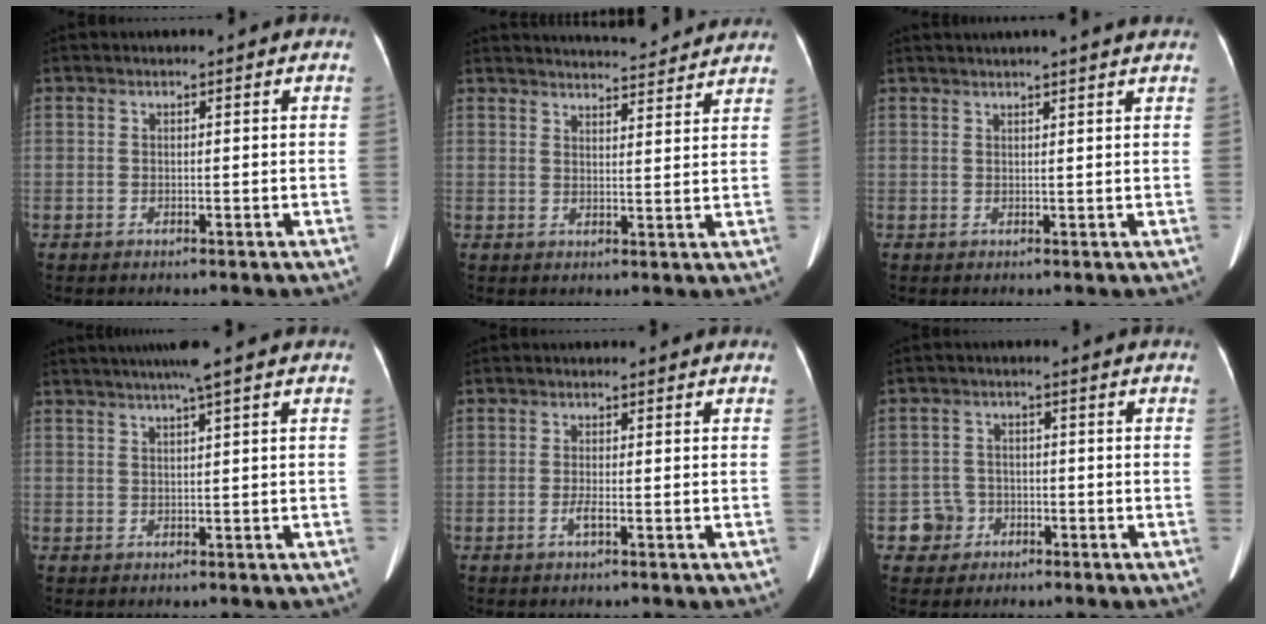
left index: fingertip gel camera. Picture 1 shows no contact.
{"total": 12.8, "force": [12.2, 1.6, 3.2], "torque": [-0.037, 0.010, 0.147]}
{"total": 7.2, "force": [6.5, 0.0, 3.0], "torque": [-0.038, 0.029, 0.071]}
{"total": 4.7, "force": [3.2, -0.9, 3.3], "torque": [-0.056, 0.018, 0.055]}
{"total": 1.3, "force": [-0.6, 0.0, 1.1], "torque": [-0.025, -0.001, -0.011]}
{"total": 4.0, "force": [-1.8, 3.5, -0.1], "torque": [0.006, 0.014, -0.029]}